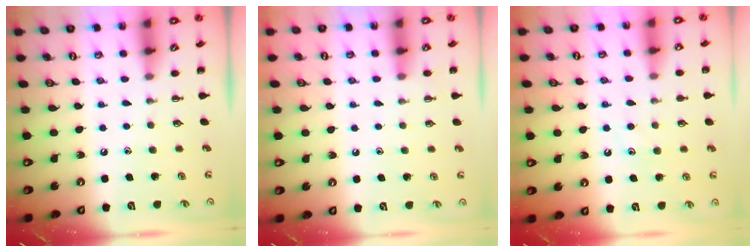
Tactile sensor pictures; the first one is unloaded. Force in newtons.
{"total": 3.9, "press": 3.7, "slide": 1.2}
{"total": 8.6, "press": 8.5, "slide": 1.1}